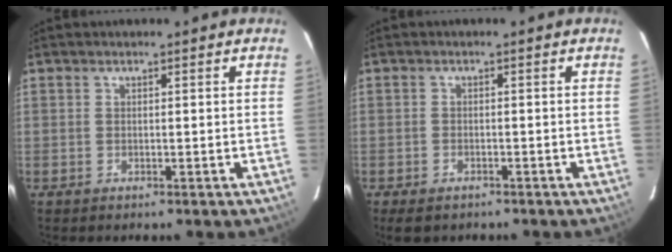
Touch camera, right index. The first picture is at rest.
{"total": 3.7, "force": [-2.7, 2.0, 1.5], "torque": [-0.039, -0.008, -0.041]}